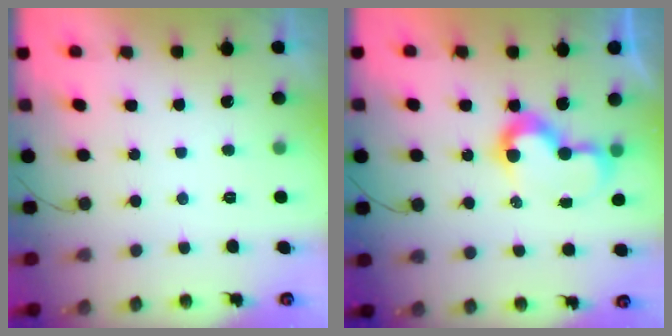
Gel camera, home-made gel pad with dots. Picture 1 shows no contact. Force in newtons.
{"total": 9.2, "press": 9.2, "slide": 0.4}